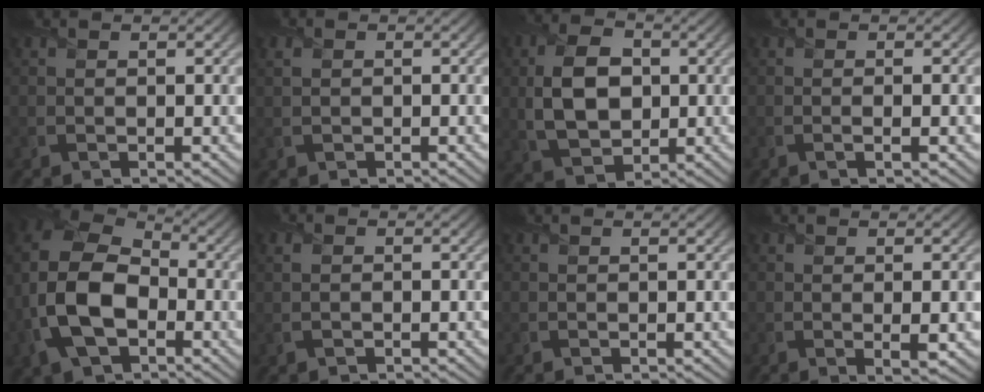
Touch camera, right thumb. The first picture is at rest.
{"total": 1.6, "force": [0.2, 1.2, 1.0], "torque": [-0.024, 0.001, 0.006]}
{"total": 9.3, "force": [0.4, 6.3, 6.9], "torque": [-0.152, -0.002, 0.005]}
{"total": 1.2, "force": [-0.3, 0.0, 1.2], "torque": [-0.018, 0.001, -0.009]}
{"total": 15.6, "force": [-2.9, 10.3, 11.3], "torque": [-0.262, -0.020, -0.055]}
{"total": 1.6, "force": [-0.2, 1.1, 1.1], "torque": [-0.028, 0.002, 0.000]}
{"total": 0.0}
{"total": 2.3, "force": [-0.2, 0.3, 2.3], "torque": [-0.042, -0.002, -0.002]}